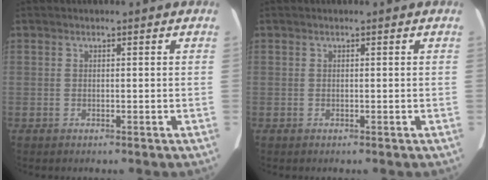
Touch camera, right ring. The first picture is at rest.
{"total": 0.0}